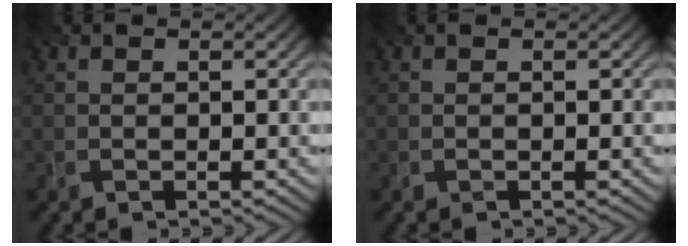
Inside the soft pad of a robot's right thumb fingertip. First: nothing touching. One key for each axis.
{"total": 0.0}